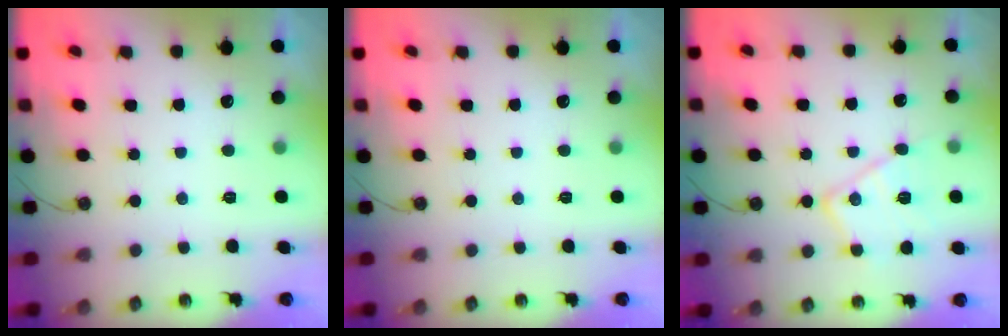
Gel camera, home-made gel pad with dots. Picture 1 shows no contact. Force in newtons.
{"total": 0.0}
{"total": 14.0, "press": 13.9, "slide": 1.2}